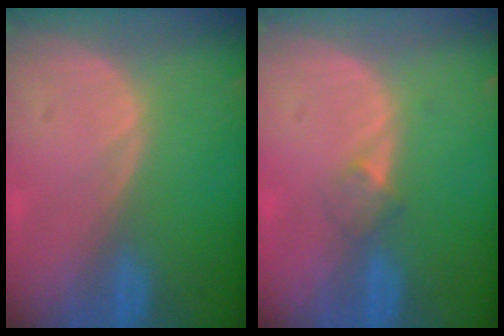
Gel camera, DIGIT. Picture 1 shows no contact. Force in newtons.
{"total": 2.1, "press": 1.8, "slide": 1.0}